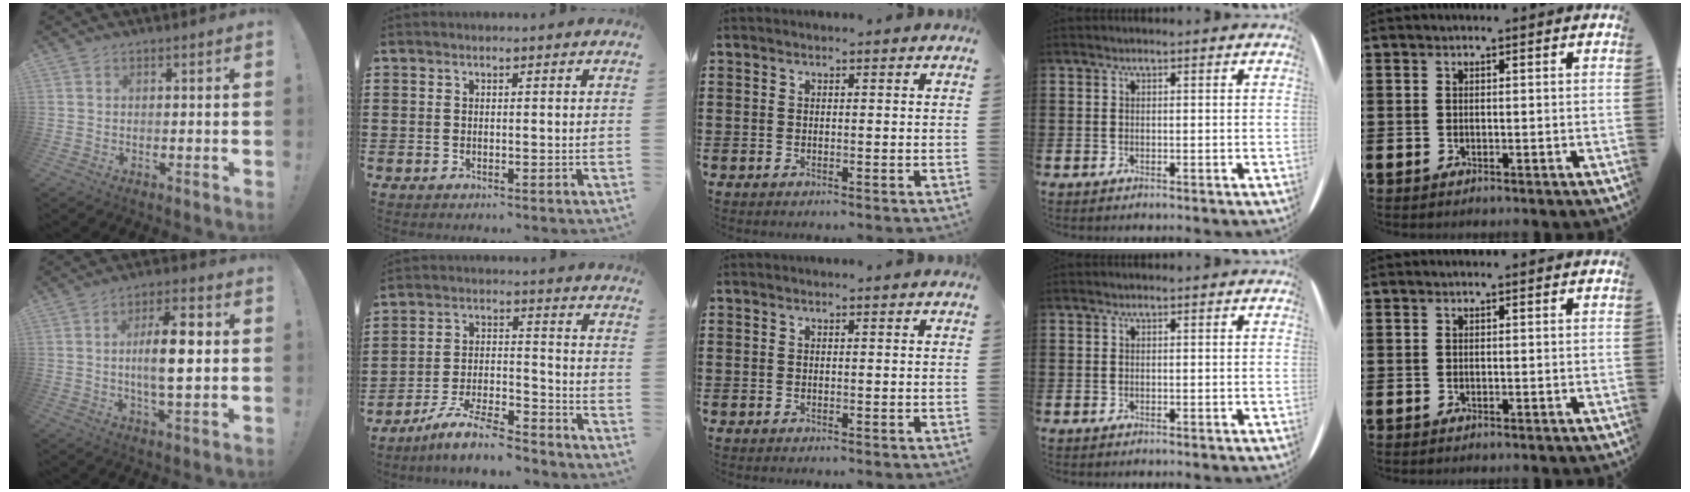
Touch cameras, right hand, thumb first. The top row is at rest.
{"thumb": {"total": 12.4, "force": [0.5, 4.0, 11.7], "torque": [-0.207, 0.000, -0.002]}, "index": {"total": 8.5, "force": [-7.4, 1.0, 4.0], "torque": [-0.083, 0.010, -0.143]}}